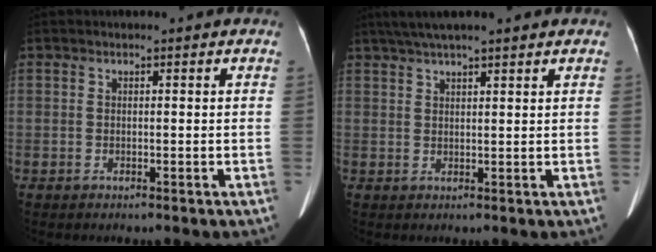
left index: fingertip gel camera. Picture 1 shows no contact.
{"total": 8.8, "force": [7.0, 0.8, 5.3], "torque": [-0.083, 0.044, 0.102]}